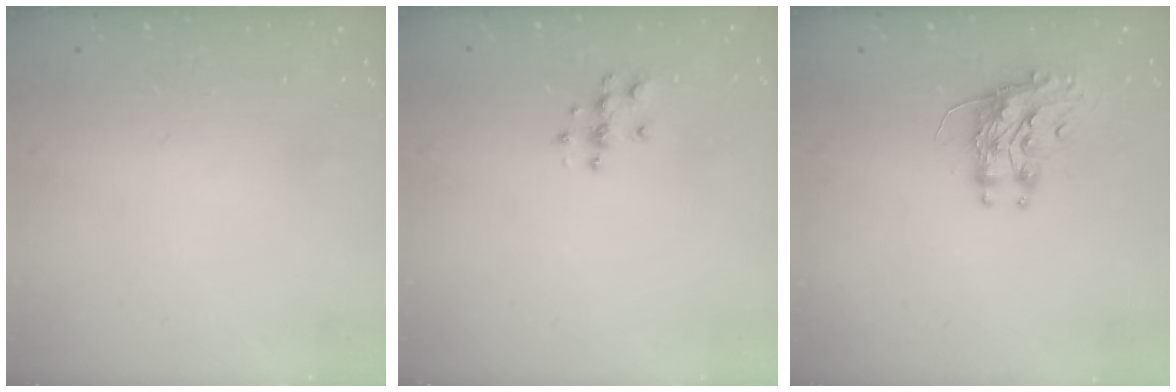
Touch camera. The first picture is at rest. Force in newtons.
{"total": 3.9, "press": 3.8, "slide": 0.4}
{"total": 8.7, "press": 8.7, "slide": 0.5}